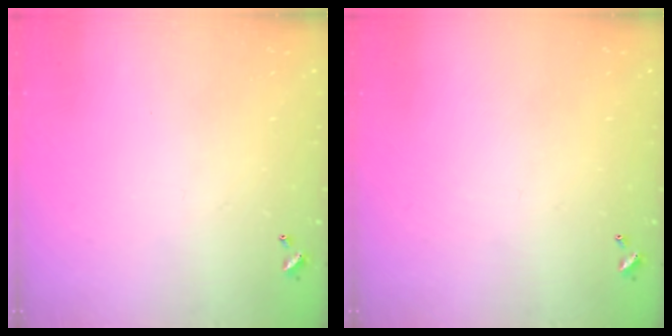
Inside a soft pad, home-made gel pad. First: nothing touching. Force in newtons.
{"total": 0.0}